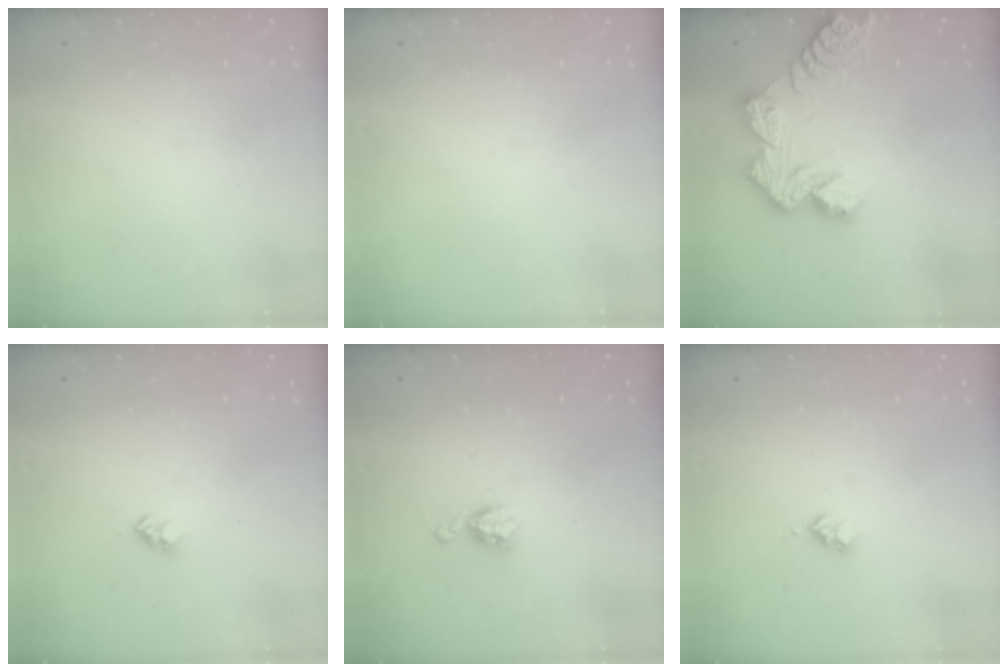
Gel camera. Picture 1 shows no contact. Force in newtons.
{"total": 0.0}
{"total": 10.8, "press": 10.7, "slide": 1.1}
{"total": 2.8, "press": 2.8, "slide": 0.4}
{"total": 7.7, "press": 7.7, "slide": 0.6}
{"total": 2.5, "press": 2.5, "slide": 0.3}